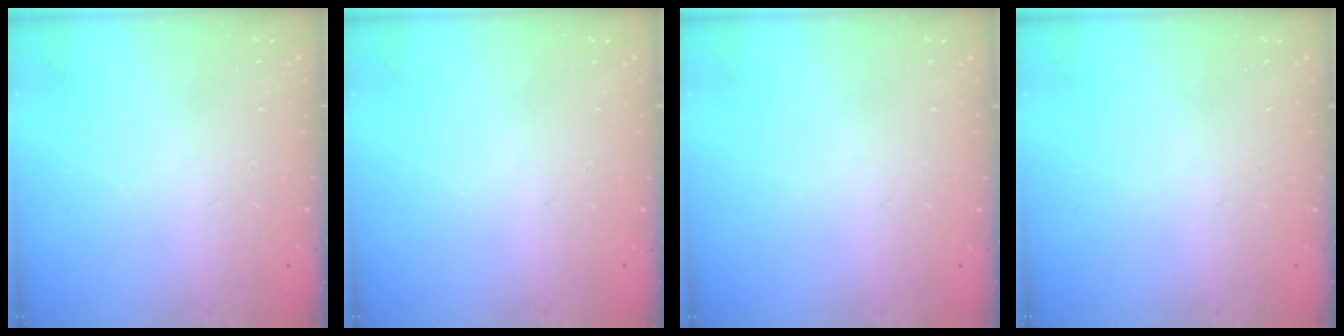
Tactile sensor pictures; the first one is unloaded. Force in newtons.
{"total": 0.0}
{"total": 0.0}
{"total": 0.0}